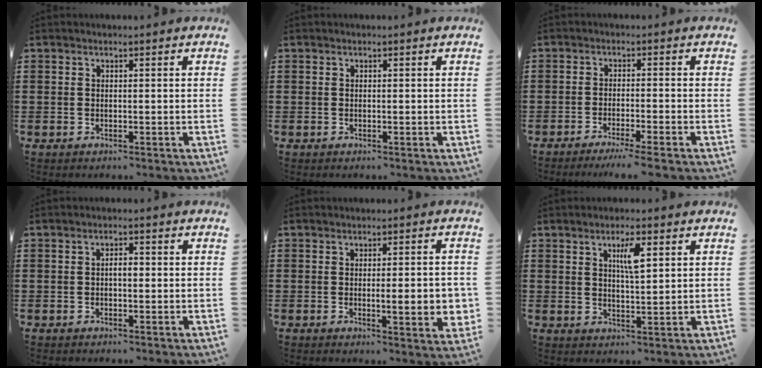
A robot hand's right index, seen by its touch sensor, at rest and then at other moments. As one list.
[{"total": 0.0}, {"total": 2.7, "force": [-2.2, -0.5, 1.5], "torque": [-0.025, -0.004, -0.041]}, {"total": 1.8, "force": [-0.1, 0.7, 1.7], "torque": [-0.031, 0.003, -0.004]}, {"total": 5.8, "force": [-0.7, 1.0, 5.6], "torque": [-0.077, -0.012, -0.013]}, {"total": 4.5, "force": [1.8, 1.1, 4.0], "torque": [-0.067, 0.003, 0.025]}]